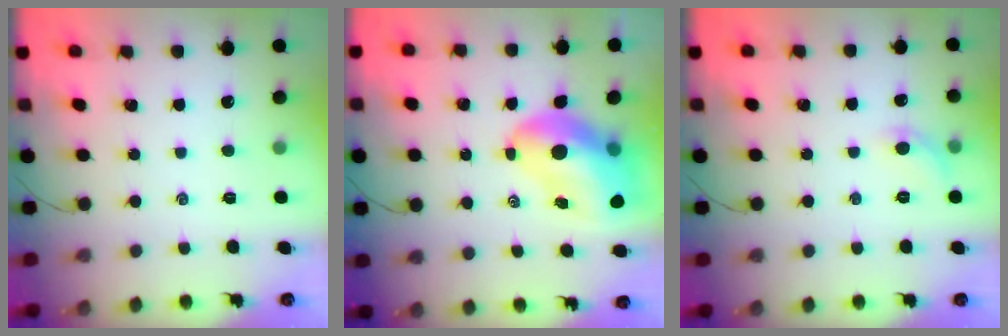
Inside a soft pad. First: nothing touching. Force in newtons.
{"total": 15.6, "press": 15.0, "slide": 4.5}
{"total": 6.0, "press": 5.8, "slide": 1.7}